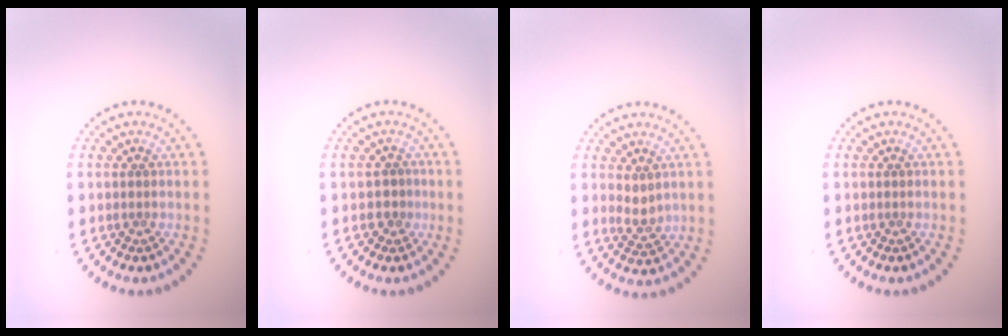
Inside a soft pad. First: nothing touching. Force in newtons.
{"total": 1.3, "press": 1.1, "slide": 0.6}
{"total": 1.6, "press": 1.5, "slide": 0.7}
{"total": 0.0}